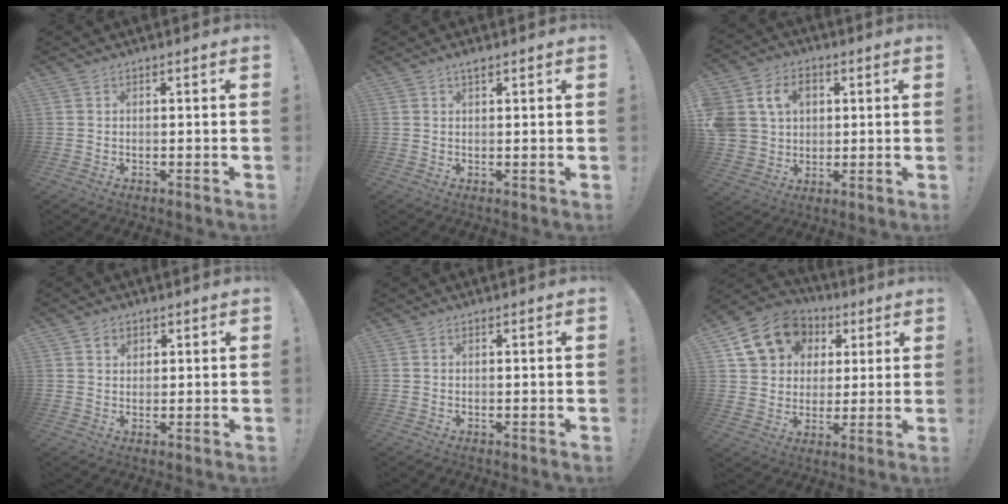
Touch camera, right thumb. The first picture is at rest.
{"total": 1.6, "force": [1.2, 0.3, 1.0], "torque": [-0.010, -0.004, 0.019]}
{"total": 12.9, "force": [4.2, 10.5, 6.2], "torque": [-0.114, -0.005, 0.086]}
{"total": 2.4, "force": [1.1, 2.0, 0.9], "torque": [-0.004, -0.005, 0.017]}
{"total": 0.0}
{"total": 16.2, "force": [7.2, 12.7, 7.0], "torque": [-0.107, -0.025, 0.147]}